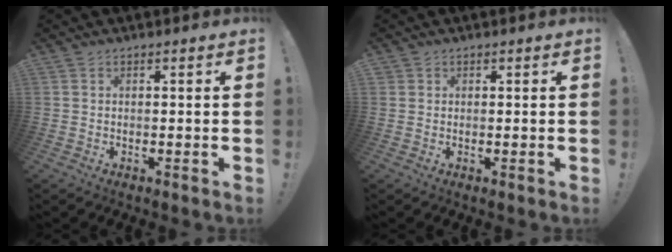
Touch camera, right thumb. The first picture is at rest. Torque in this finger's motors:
{"motor_torque": [-0.17, -0.05, -0.06, 0.17, 0.12]}